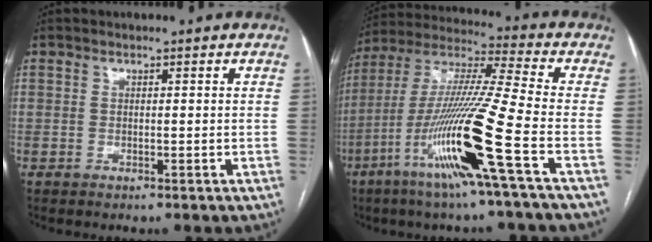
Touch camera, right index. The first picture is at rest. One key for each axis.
{"total": 18.7, "fx": -7.6, "fy": -1.5, "fz": 17.0, "tx": -0.349, "ty": -0.027, "tz": -0.152}